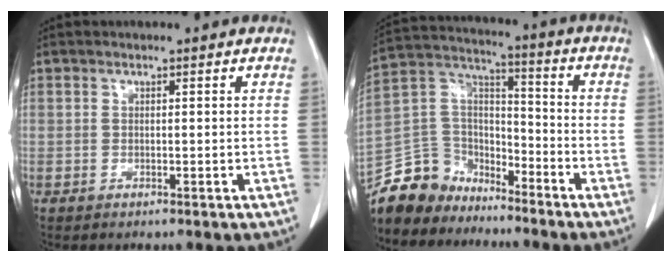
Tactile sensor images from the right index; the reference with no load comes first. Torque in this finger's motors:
{"motor_torque": [-0.54, -0.35, -0.53, -0.21]}